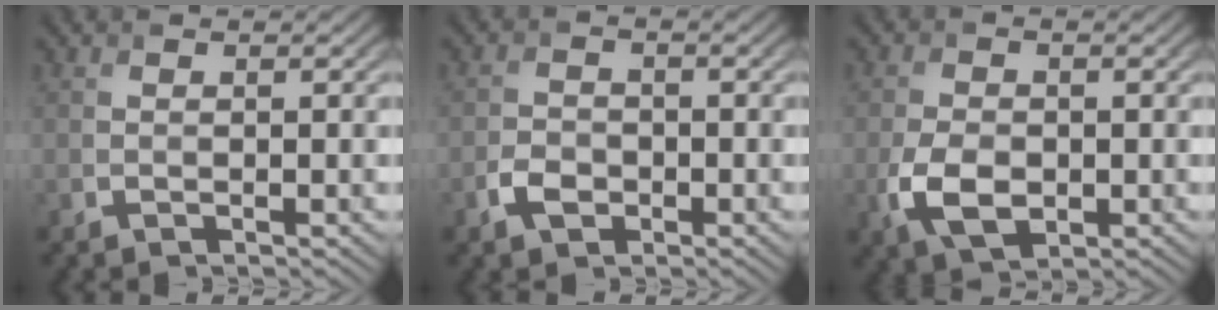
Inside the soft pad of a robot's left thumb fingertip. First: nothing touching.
{"total": 2.8, "force": [-1.4, 2.0, 1.5], "torque": [-0.030, 0.000, -0.032]}
{"total": 5.4, "force": [-1.4, 3.6, 3.8], "torque": [-0.092, -0.013, -0.026]}